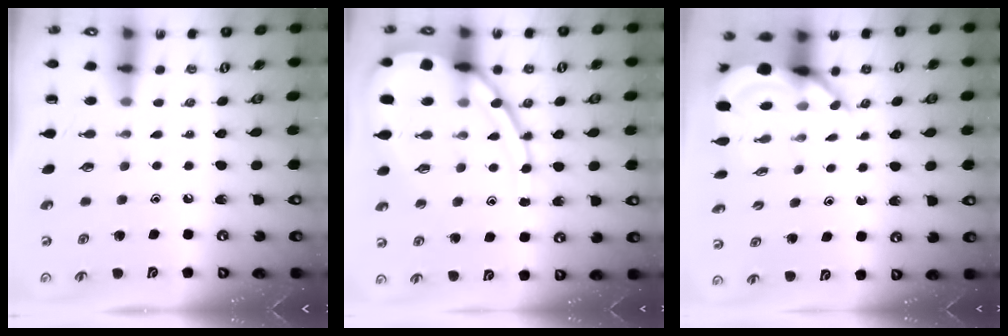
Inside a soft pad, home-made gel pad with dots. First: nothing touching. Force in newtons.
{"total": 15.9, "press": 15.8, "slide": 1.6}
{"total": 8.0, "press": 8.0, "slide": 1.0}